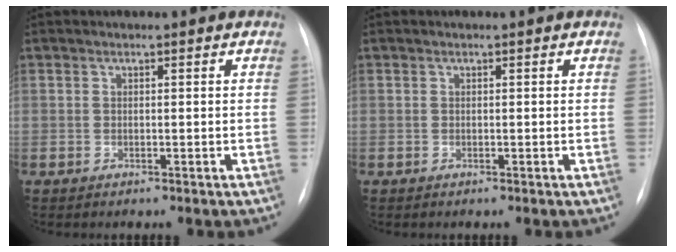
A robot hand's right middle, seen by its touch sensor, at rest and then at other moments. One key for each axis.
{"total": 0.0}